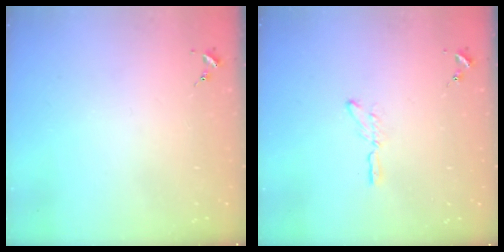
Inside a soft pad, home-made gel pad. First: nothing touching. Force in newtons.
{"total": 2.9, "press": 2.9, "slide": 0.3}